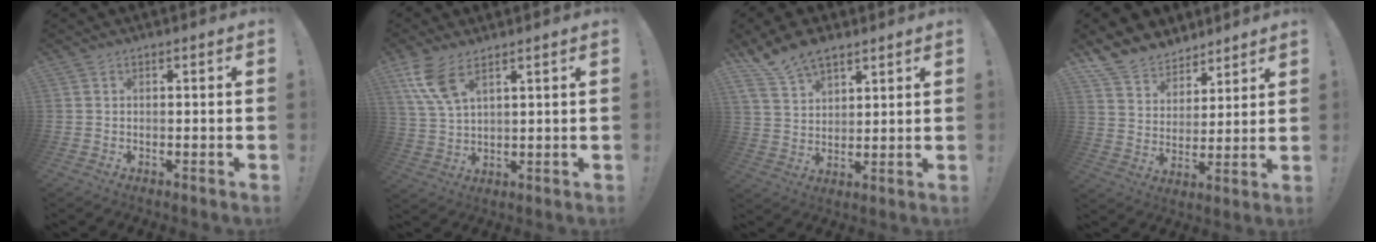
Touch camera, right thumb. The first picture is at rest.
{"total": 8.8, "force": [5.6, 3.3, 5.9], "torque": [-0.128, -0.018, 0.108]}
{"total": 10.3, "force": [8.0, 5.0, 4.2], "torque": [-0.087, -0.044, 0.158]}
{"total": 10.6, "force": [8.7, 6.0, 1.2], "torque": [-0.036, -0.072, 0.172]}